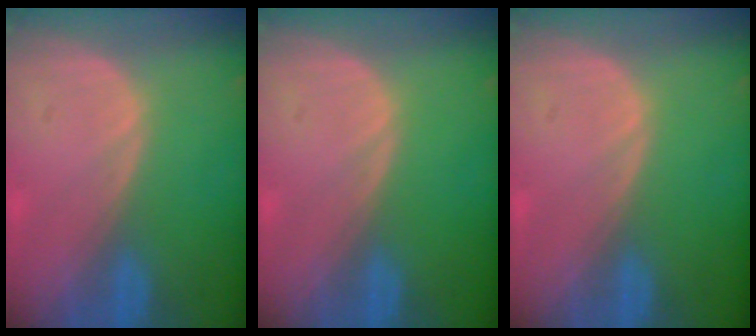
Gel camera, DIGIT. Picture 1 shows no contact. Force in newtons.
{"total": 0.0}
{"total": 0.0}